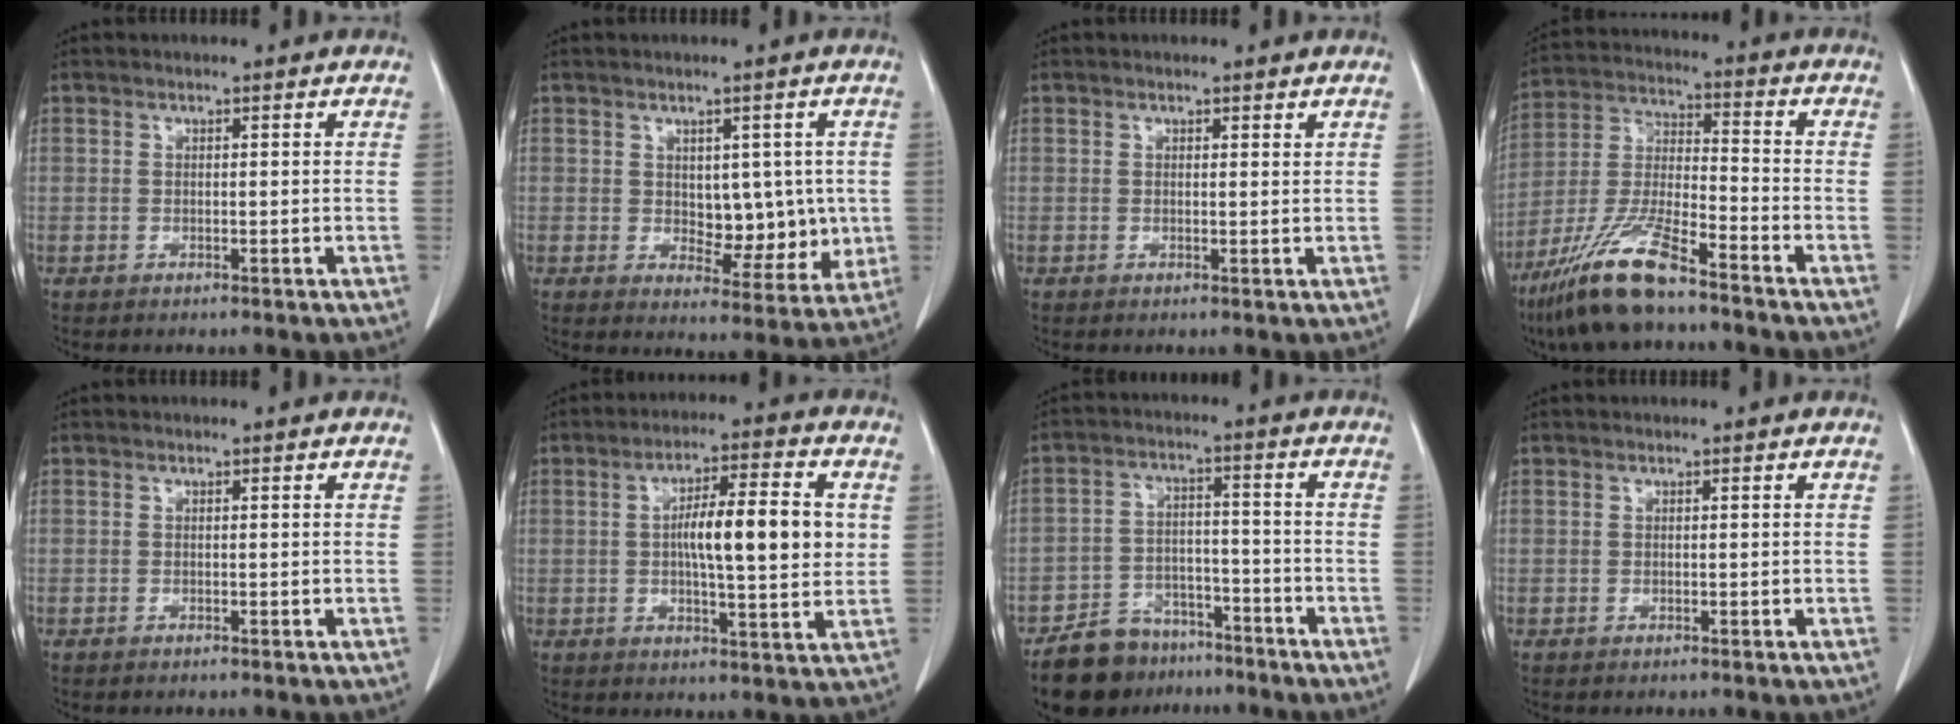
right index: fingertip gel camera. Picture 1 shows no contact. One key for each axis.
{"total": 7.4, "fx": 0.5, "fy": 4.5, "fz": 5.9, "tx": -0.060, "ty": 0.003, "tz": 0.023}
{"total": 0.5, "fx": 0.5, "fy": 0.1, "fz": 0.2, "tx": -0.004, "ty": -0.002, "tz": 0.006}
{"total": 13.2, "fx": -9.6, "fy": 1.6, "fz": 8.9, "tx": -0.191, "ty": -0.023, "tz": -0.182}
{"total": 0.0}
{"total": 11.5, "fx": 1.3, "fy": 2.0, "fz": 11.3, "tx": -0.180, "ty": 0.012, "tz": 0.016}
{"total": 9.8, "fx": -7.9, "fy": 5.3, "fz": 2.4, "tx": -0.043, "ty": 0.013, "tz": -0.132}
{"total": 0.0}